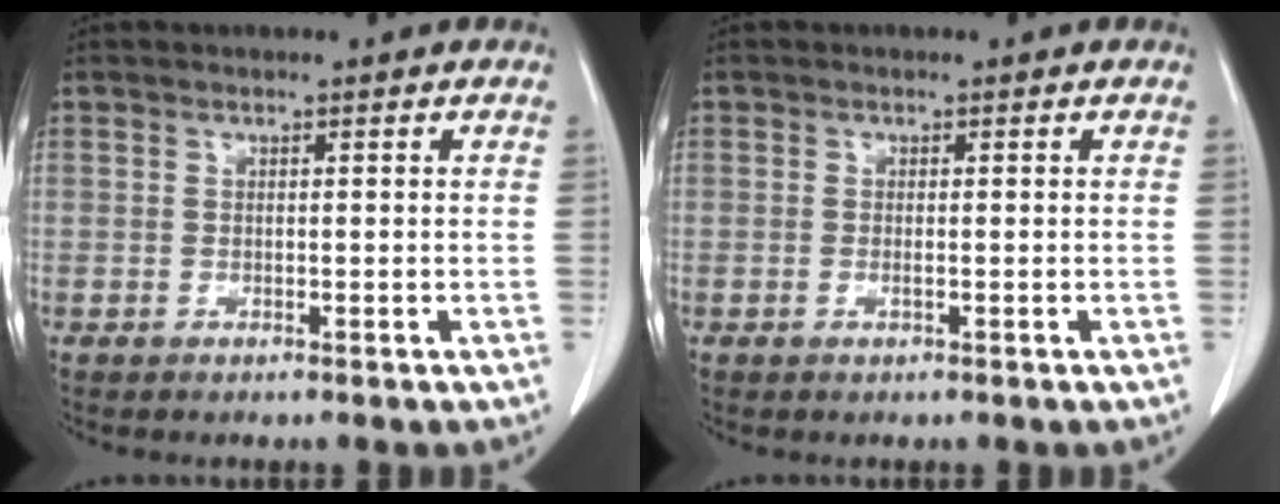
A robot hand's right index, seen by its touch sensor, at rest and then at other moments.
{"total": 0.5, "force": [-0.1, 0.0, 0.5], "torque": [-0.012, -0.002, -0.003]}